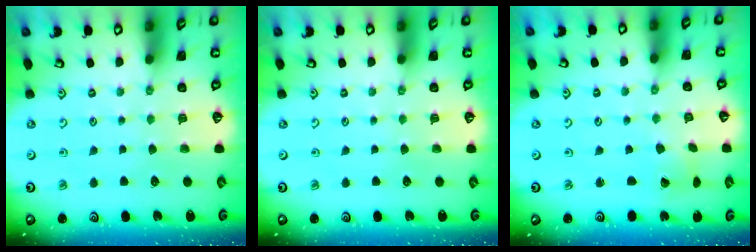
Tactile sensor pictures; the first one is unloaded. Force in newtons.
{"total": 0.0}
{"total": 2.9, "press": 2.9, "slide": 0.2}